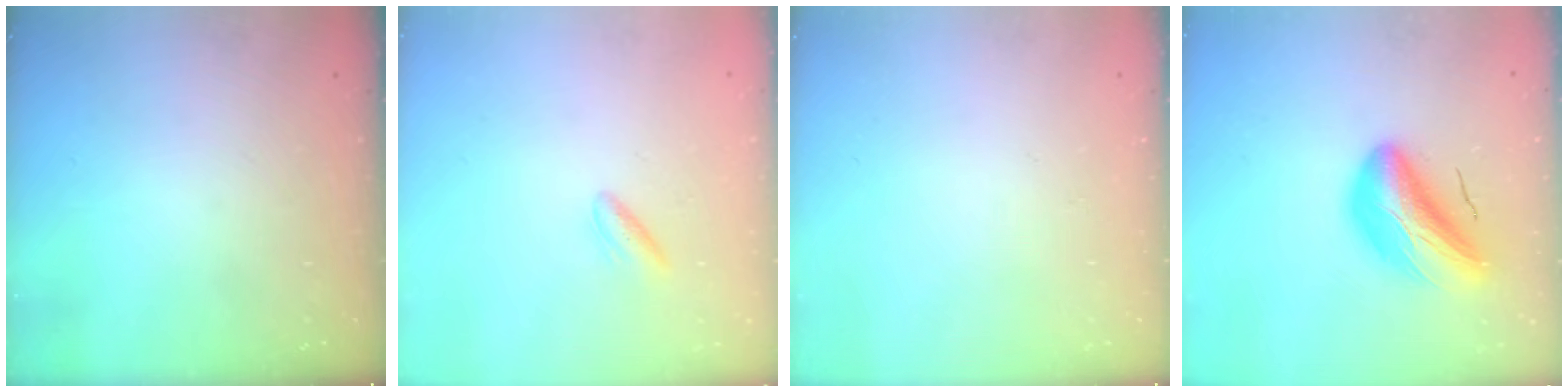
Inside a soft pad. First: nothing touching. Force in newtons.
{"total": 3.7, "press": 3.6, "slide": 0.9}
{"total": 0.0}
{"total": 12.1, "press": 11.6, "slide": 3.5}